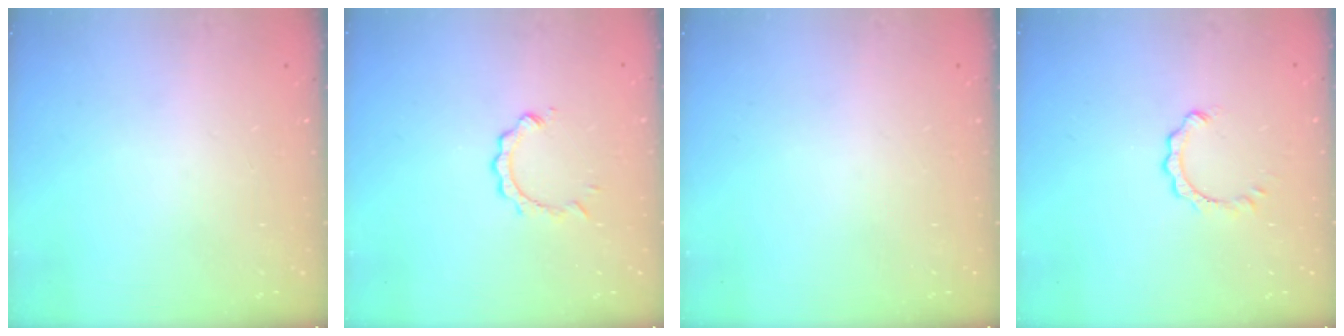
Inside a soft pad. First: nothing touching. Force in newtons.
{"total": 3.6, "press": 3.6, "slide": 0.4}
{"total": 0.0}
{"total": 1.0, "press": 1.0, "slide": 0.2}